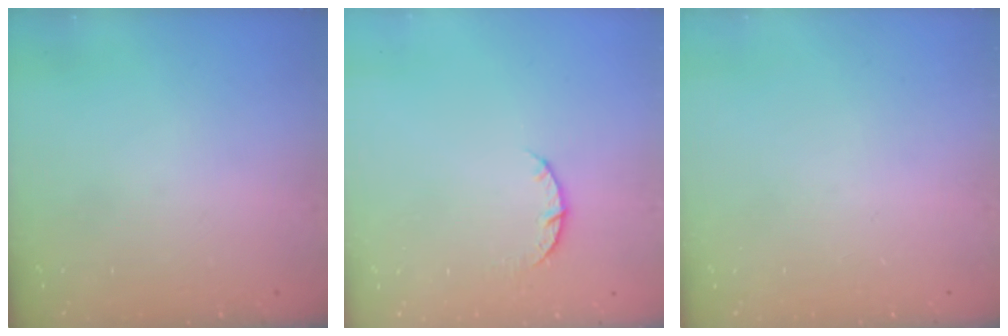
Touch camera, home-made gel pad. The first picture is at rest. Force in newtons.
{"total": 4.3, "press": 4.2, "slide": 0.6}
{"total": 0.0}